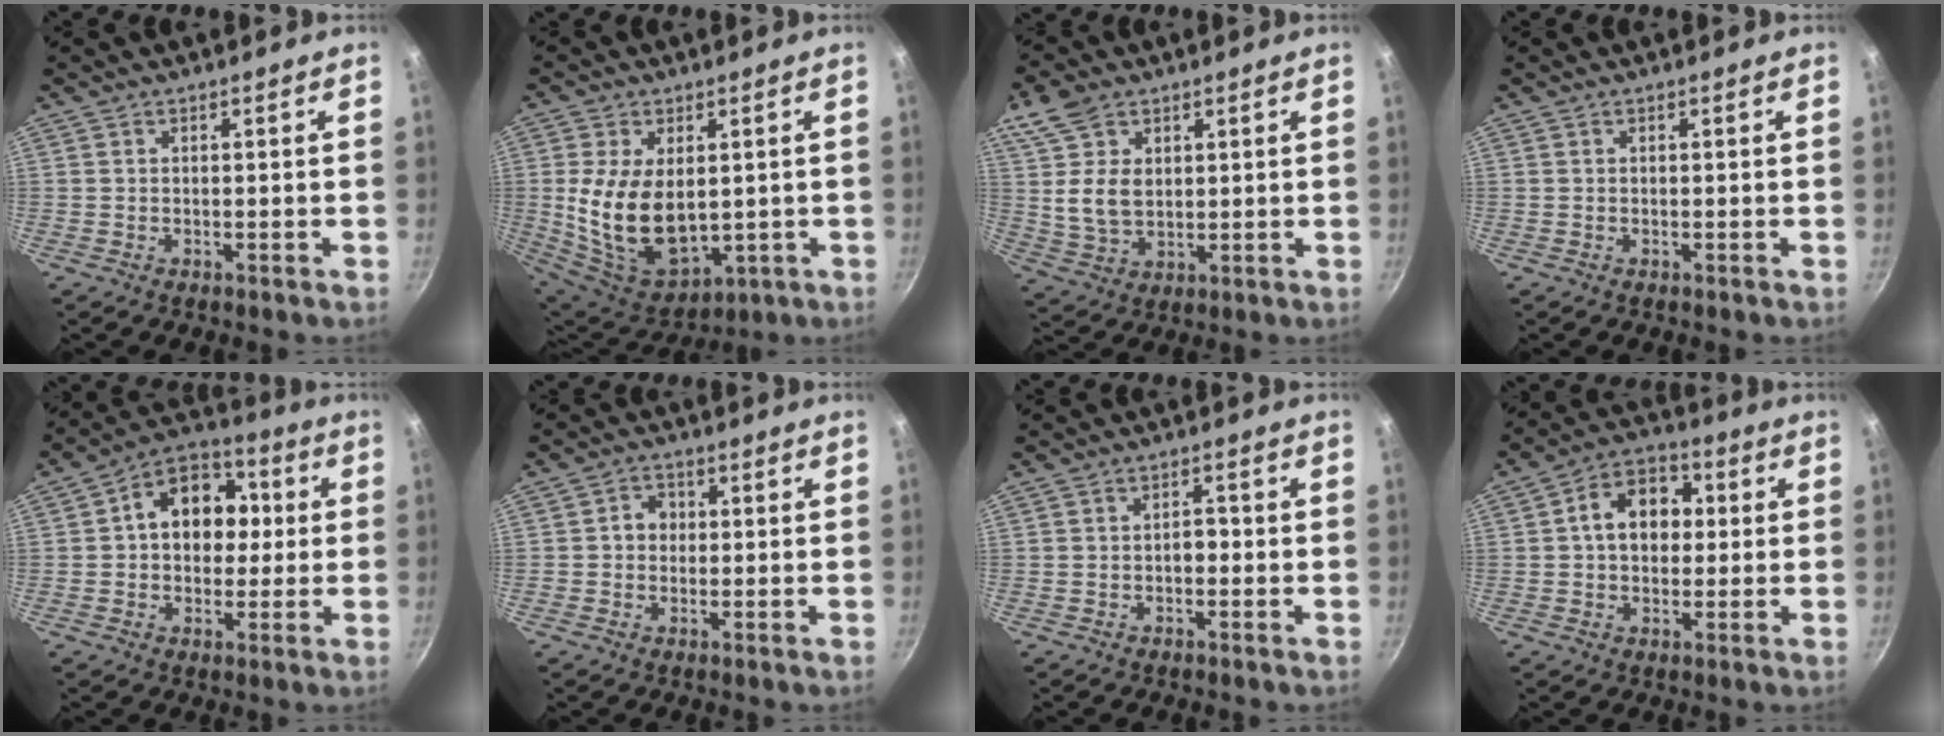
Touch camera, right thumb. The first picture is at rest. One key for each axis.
{"total": 15.9, "fx": 0.8, "fy": 9.9, "fz": 12.4, "tx": -0.215, "ty": -0.024, "tz": 0.039}
{"total": 10.0, "fx": 3.6, "fy": 6.8, "fz": 6.3, "tx": -0.103, "ty": -0.019, "tz": 0.073}
{"total": 0.0}
{"total": 13.4, "fx": 1.4, "fy": 10.3, "fz": 8.5, "tx": -0.078, "ty": 0.027, "tz": 0.002}
{"total": 3.8, "fx": 0.1, "fy": 3.4, "fz": 1.8, "tx": -0.002, "ty": 0.007, "tz": -0.004}
{"total": 2.3, "fx": -0.7, "fy": 1.5, "fz": 1.6, "tx": -0.010, "ty": 0.015, "tz": -0.011}
{"total": 10.7, "fx": 1.2, "fy": 7.9, "fz": 7.1, "tx": -0.071, "ty": 0.022, "tz": 0.002}